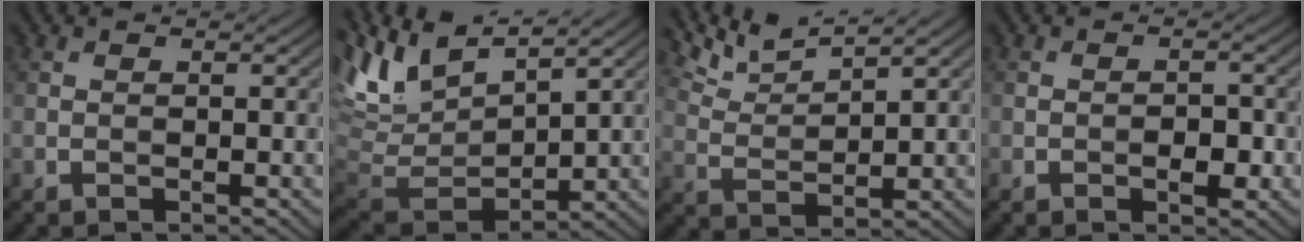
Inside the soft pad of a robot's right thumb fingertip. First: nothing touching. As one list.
[{"total": 11.2, "force": [6.5, 4.3, 8.0], "torque": [-0.206, 0.007, 0.129]}, {"total": 6.1, "force": [4.9, 1.1, 3.4], "torque": [-0.086, 0.009, 0.106]}, {"total": 2.5, "force": [-0.9, 1.2, 2.0], "torque": [-0.027, 0.004, -0.015]}]